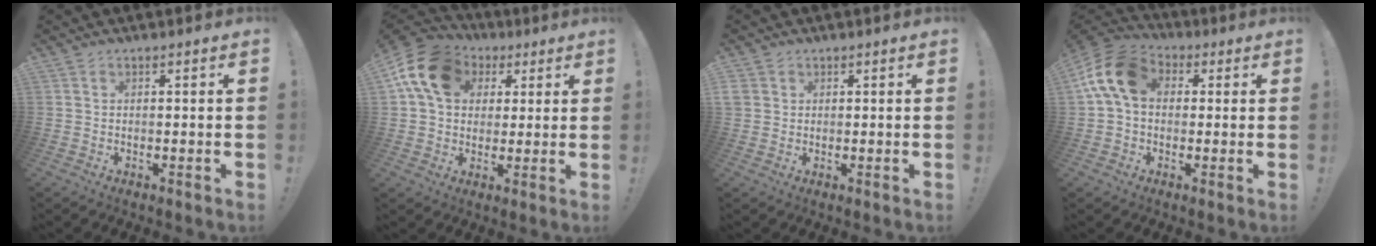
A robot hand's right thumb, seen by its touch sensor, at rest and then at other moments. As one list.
[{"total": 15.9, "force": [5.5, 11.7, 9.3], "torque": [-0.159, -0.009, 0.107]}, {"total": 2.7, "force": [1.2, 2.4, 0.5], "torque": [-0.009, 0.000, 0.023]}, {"total": 14.2, "force": [2.9, 9.9, 9.8], "torque": [-0.186, 0.015, 0.059]}]